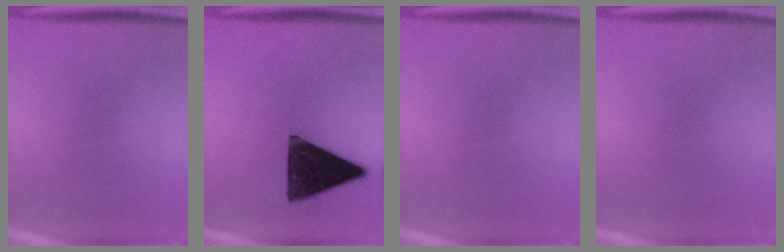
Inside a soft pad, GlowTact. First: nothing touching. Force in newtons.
{"total": 14.9}
{"total": 0.0}
{"total": 0.0}